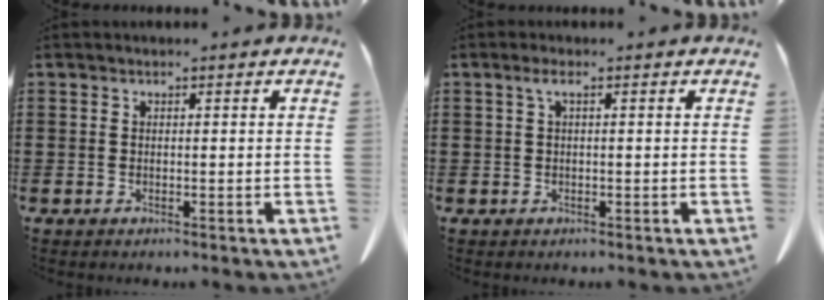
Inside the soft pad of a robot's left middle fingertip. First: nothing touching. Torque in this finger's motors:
{"motor_torque": [0.16, 0.15, -0.02, 0.01]}